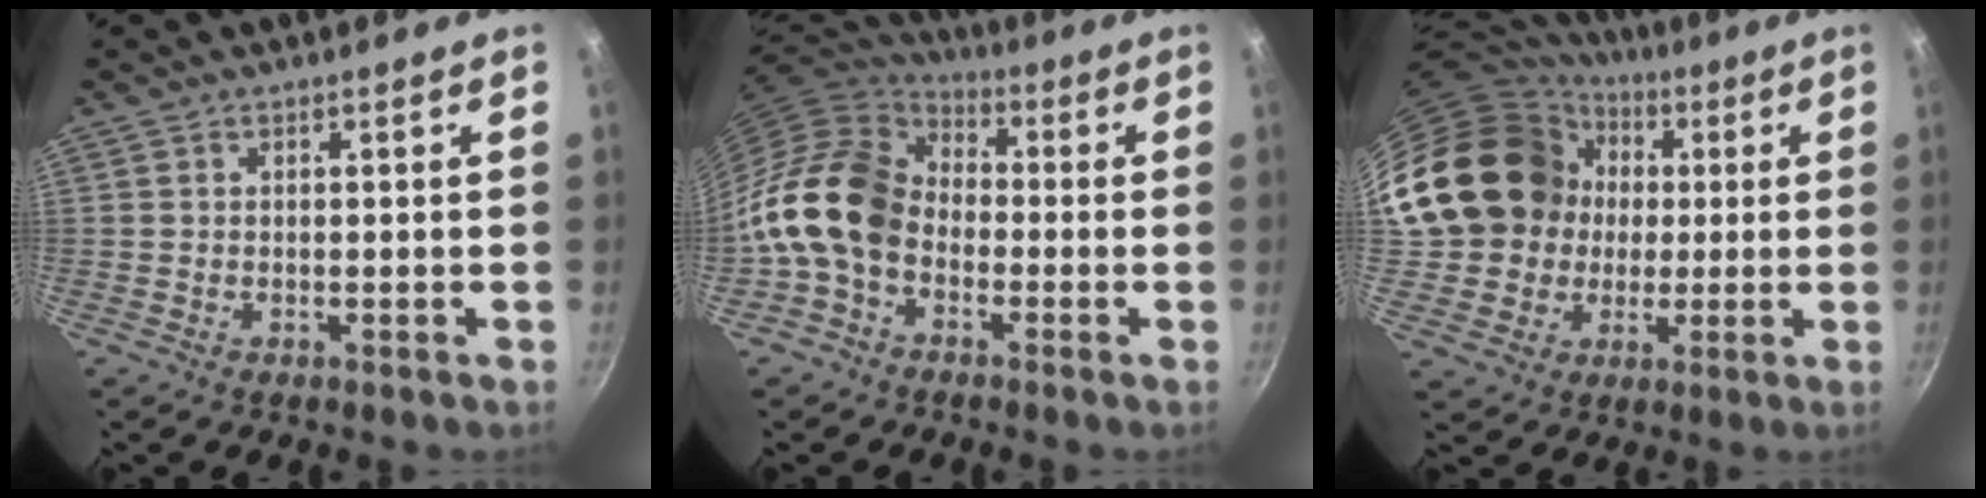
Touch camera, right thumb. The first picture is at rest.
{"total": 15.0, "force": [-3.2, 10.9, 9.7], "torque": [-0.152, 0.046, -0.086]}
{"total": 21.3, "force": [2.7, 18.6, 9.9], "torque": [-0.177, 0.035, 0.061]}